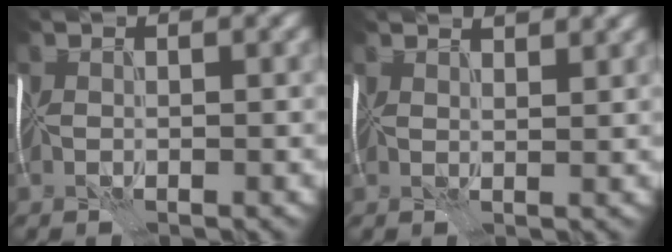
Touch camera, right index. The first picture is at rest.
{"total": 2.7, "force": [2.3, 0.6, 1.2], "torque": [-0.015, 0.003, 0.018]}